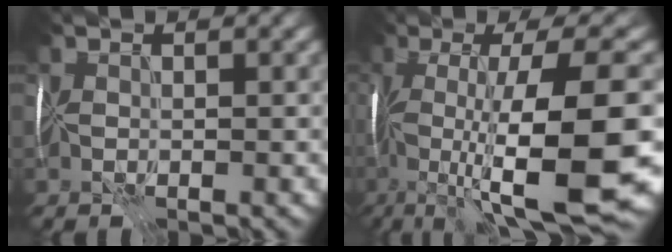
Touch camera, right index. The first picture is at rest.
{"total": 15.0, "force": [-3.2, 3.4, 14.2], "torque": [-0.227, 0.003, -0.046]}